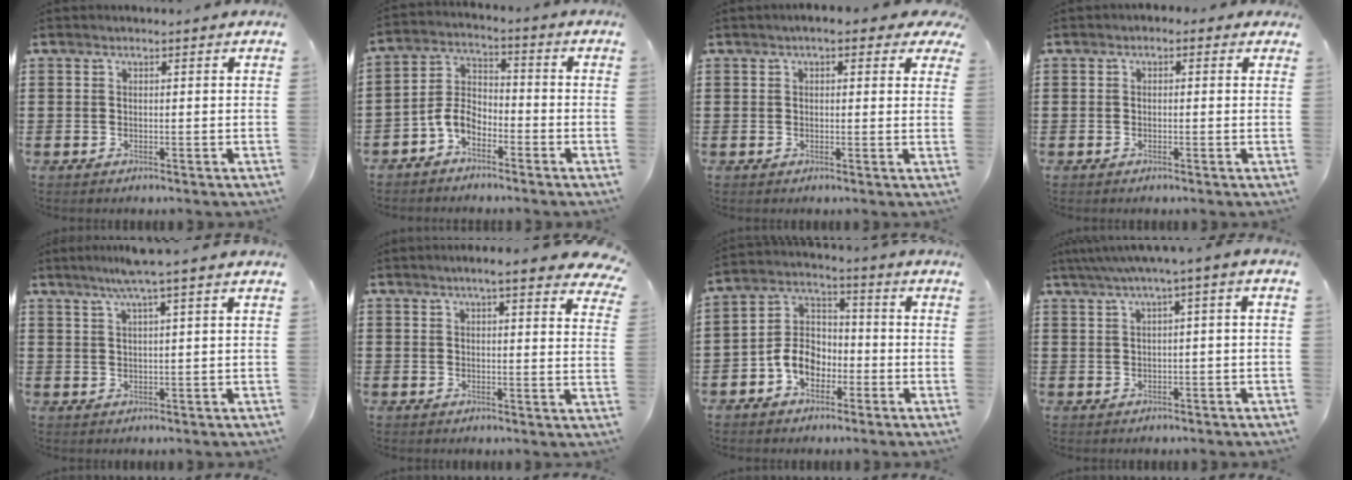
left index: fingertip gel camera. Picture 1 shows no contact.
{"total": 5.5, "force": [-3.8, 2.9, 2.8], "torque": [-0.079, 0.005, -0.084]}
{"total": 2.4, "force": [1.6, 1.0, 1.4], "torque": [-0.026, 0.003, 0.026]}
{"total": 0.9, "force": [-0.5, 0.7, 0.3], "torque": [-0.008, 0.005, -0.012]}
{"total": 4.3, "force": [2.6, -0.6, 3.3], "torque": [-0.070, 0.003, 0.043]}
{"total": 4.7, "force": [3.8, 0.1, 2.7], "torque": [-0.048, -0.012, 0.064]}
{"total": 6.9, "force": [-3.2, 5.1, 3.4], "torque": [-0.094, 0.010, -0.068]}
{"total": 2.6, "force": [-0.3, 0.0, 2.6], "torque": [-0.046, -0.003, -0.008]}